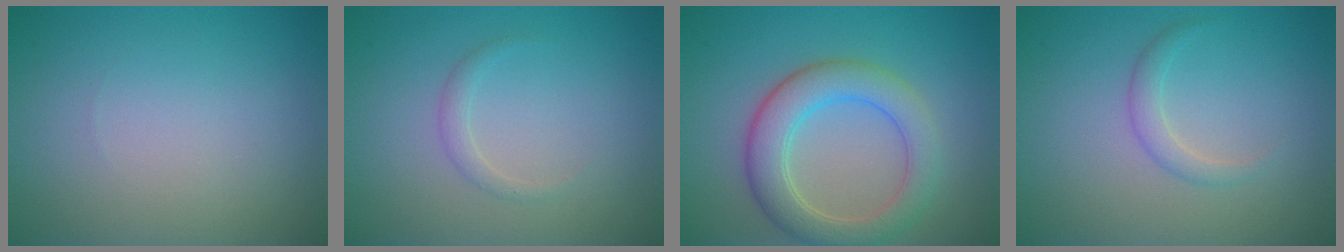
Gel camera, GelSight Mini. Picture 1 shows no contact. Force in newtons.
{"total": 1.1, "press": 1.1, "slide": 0.0}
{"total": 5.3, "press": 5.3, "slide": 0.3}
{"total": 1.4, "press": 1.4, "slide": 0.1}